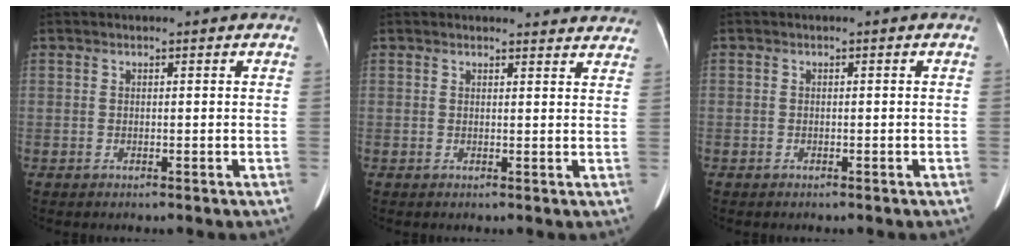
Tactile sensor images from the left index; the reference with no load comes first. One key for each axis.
{"total": 11.7, "fx": 11.3, "fy": 2.5, "fz": 1.5, "tx": 0.021, "ty": -0.007, "tz": 0.097}
{"total": 0.6, "fx": -0.3, "fy": 0.5, "fz": -0.1, "tx": 0.007, "ty": 0.008, "tz": -0.008}